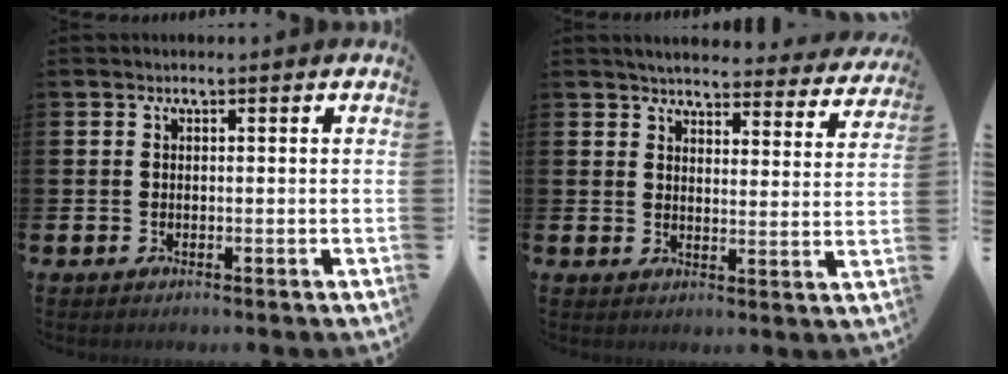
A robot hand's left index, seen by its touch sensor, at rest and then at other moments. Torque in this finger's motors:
{"motor_torque": [0.98, -1.16, 0.26, 0.08]}